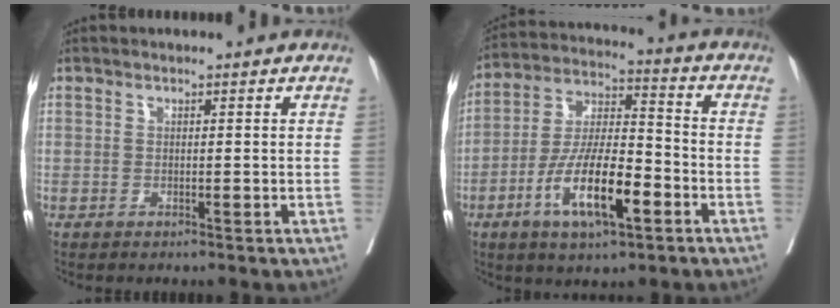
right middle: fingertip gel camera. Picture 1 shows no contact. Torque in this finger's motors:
{"motor_torque": [1.67, -0.47, 0.84, 0.11]}